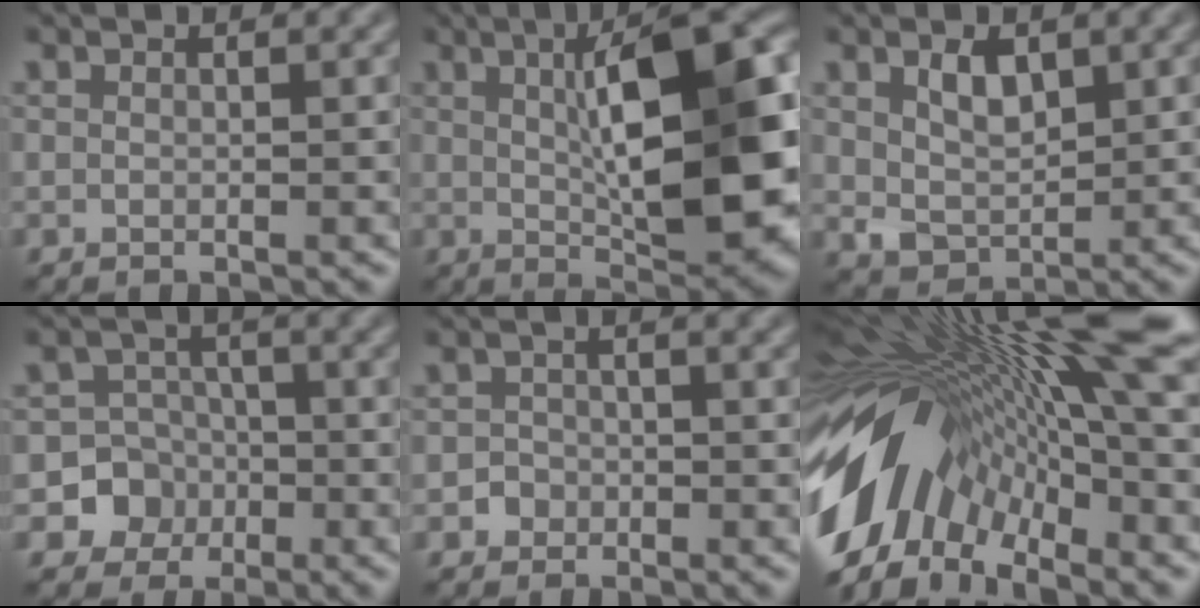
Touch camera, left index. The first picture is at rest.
{"total": 13.6, "force": [1.6, 4.1, 12.8], "torque": [-0.168, 0.007, 0.025]}
{"total": 3.1, "force": [1.2, 1.9, 2.2], "torque": [-0.042, -0.005, 0.027]}
{"total": 4.7, "force": [-1.8, 4.3, 0.4], "torque": [0.025, 0.000, -0.052]}
{"total": 1.0, "force": [-0.5, 0.9, 0.1], "torque": [0.005, 0.002, -0.010]}
{"total": 16.8, "force": [-1.5, 6.0, 15.6], "torque": [-0.288, -0.010, -0.017]}